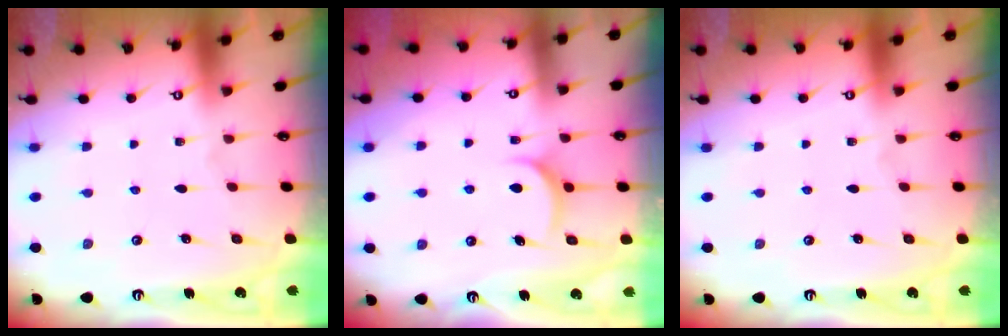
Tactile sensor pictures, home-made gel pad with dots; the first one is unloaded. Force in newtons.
{"total": 6.1, "press": 6.1, "slide": 0.2}
{"total": 0.0}